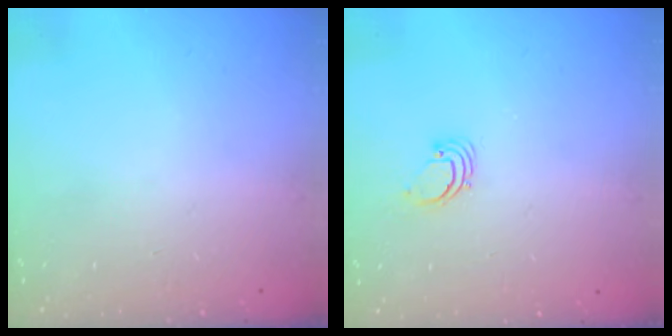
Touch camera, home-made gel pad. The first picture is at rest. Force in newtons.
{"total": 1.7, "press": 1.7, "slide": 0.1}